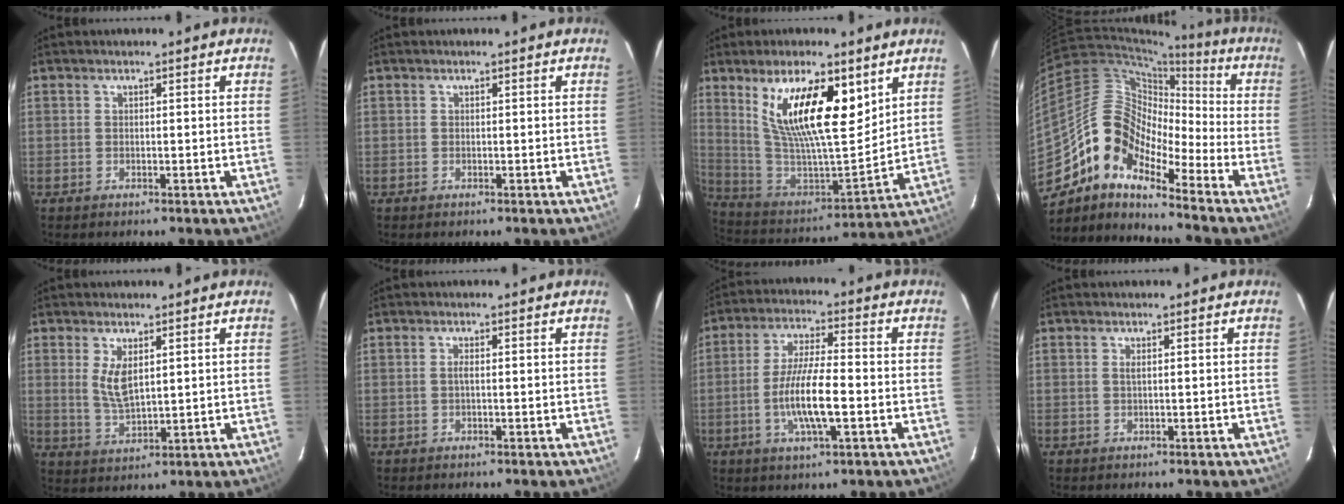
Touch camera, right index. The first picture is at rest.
{"total": 0.0}
{"total": 19.5, "force": [9.6, 6.5, 15.6], "torque": [-0.281, 0.000, 0.185]}
{"total": 12.4, "force": [-8.8, 5.9, 6.5], "torque": [-0.104, 0.021, -0.190]}
{"total": 5.5, "force": [1.7, 2.3, 4.6], "torque": [-0.085, -0.008, 0.040]}
{"total": 0.7, "force": [-0.1, -0.1, 0.7], "torque": [-0.014, 0.002, -0.004]}
{"total": 10.1, "force": [-2.7, 1.9, 9.6], "torque": [-0.186, -0.005, -0.049]}
{"total": 0.5, "force": [0.1, -0.1, 0.5], "torque": [-0.011, 0.001, 0.002]}